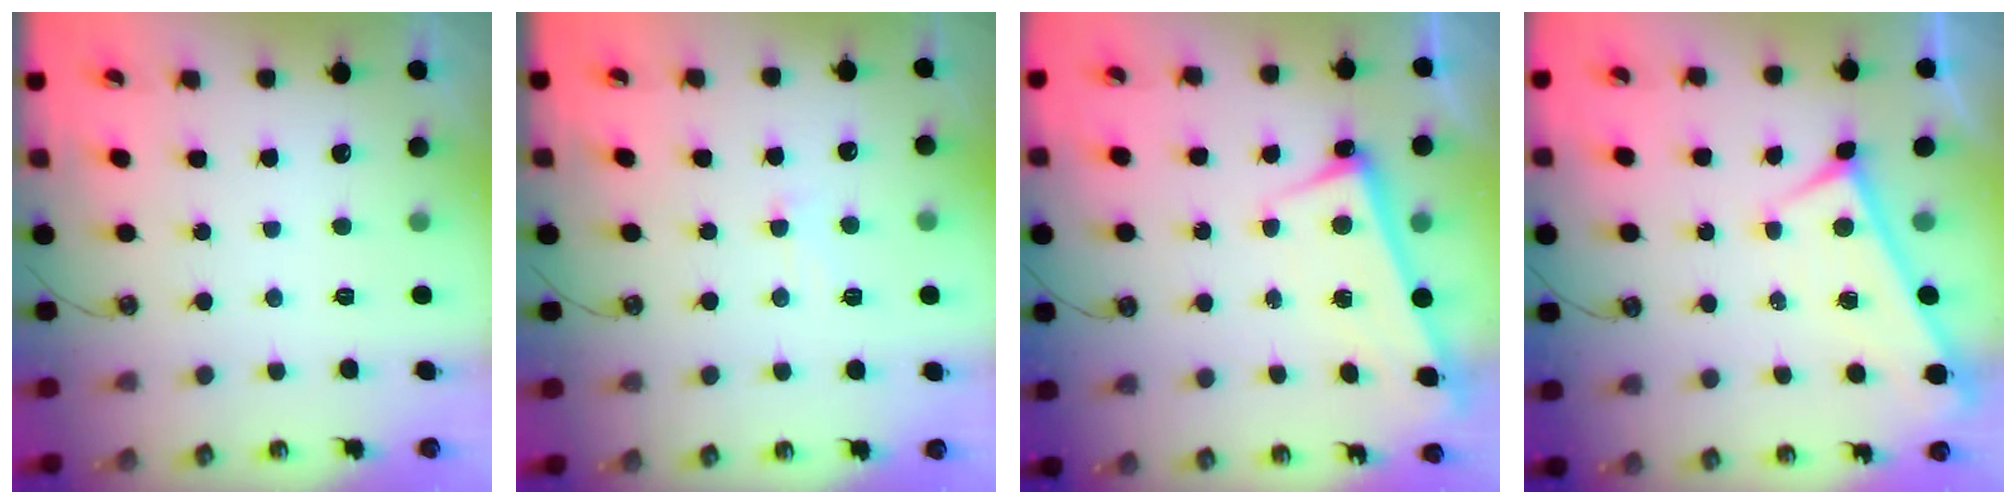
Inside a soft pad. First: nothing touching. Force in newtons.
{"total": 0.8, "press": 0.1, "slide": 0.8}
{"total": 2.7, "press": 2.5, "slide": 1.0}
{"total": 0.0}